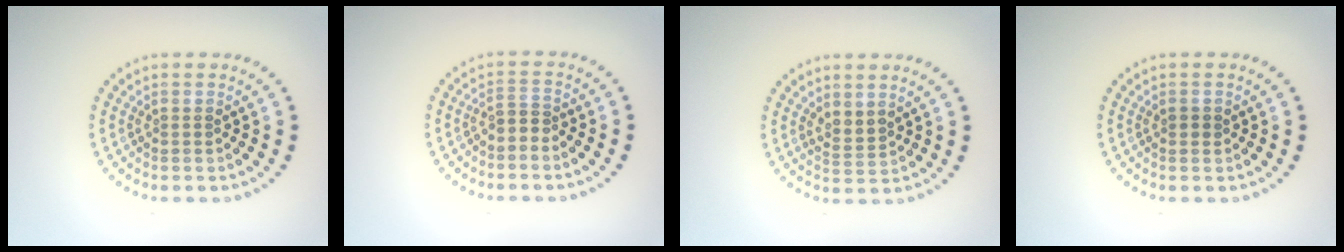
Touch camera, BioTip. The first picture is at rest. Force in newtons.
{"total": 1.6, "press": 1.3, "slide": 1.0}
{"total": 1.8, "press": 1.4, "slide": 1.1}
{"total": 0.7, "press": 0.7, "slide": 0.0}